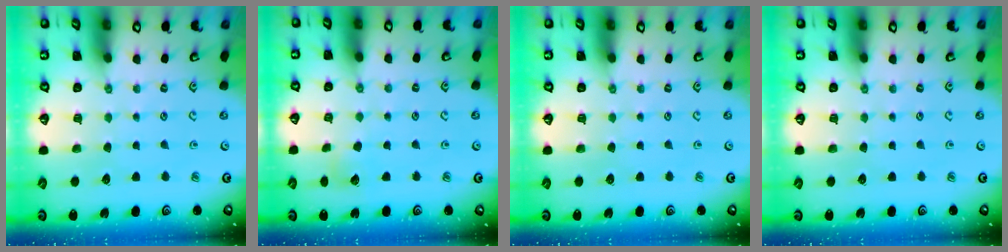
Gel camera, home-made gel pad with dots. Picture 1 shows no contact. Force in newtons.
{"total": 4.4, "press": 4.4, "slide": 0.6}
{"total": 0.0}
{"total": 0.0}